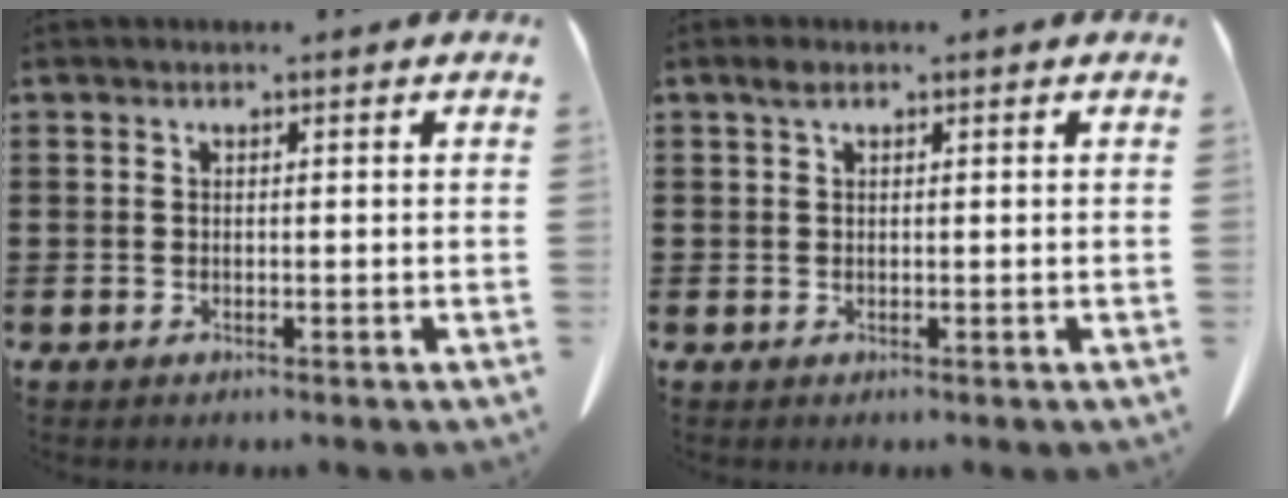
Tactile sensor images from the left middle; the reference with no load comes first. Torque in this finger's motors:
{"motor_torque": [0.84, 0.96, -0.04, -0.04]}